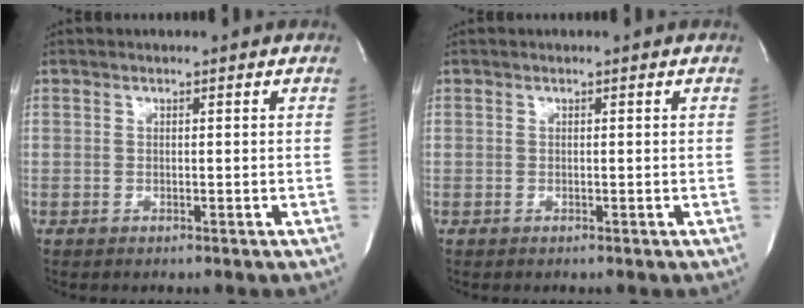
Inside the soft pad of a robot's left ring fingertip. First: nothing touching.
{"total": 0.0}